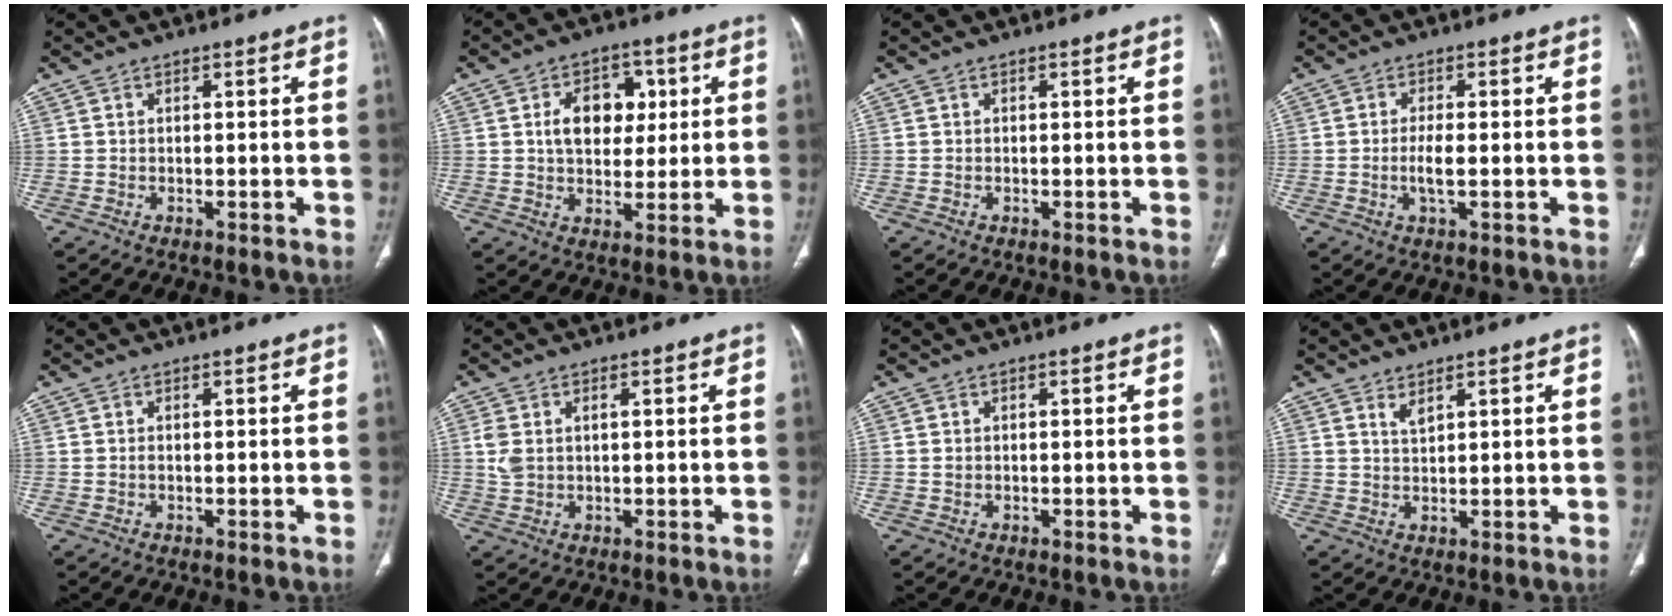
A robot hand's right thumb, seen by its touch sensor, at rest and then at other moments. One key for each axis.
{"total": 10.4, "fx": 2.3, "fy": 7.2, "fz": 7.2, "tx": -0.071, "ty": 0.001, "tz": 0.037}
{"total": 0.0}
{"total": 3.4, "fx": -0.5, "fy": 1.0, "fz": 3.3, "tx": -0.070, "ty": -0.004, "tz": -0.011}
{"total": 0.0}
{"total": 4.1, "fx": 0.7, "fy": 2.5, "fz": 3.1, "tx": -0.083, "ty": 0.008, "tz": 0.020}
{"total": 0.6, "fx": 0.1, "fy": 0.5, "fz": 0.3, "tx": -0.002, "ty": 0.002, "tz": 0.002}
{"total": 2.1, "fx": 1.6, "fy": 0.6, "fz": 1.2, "tx": -0.019, "ty": -0.012, "tz": 0.034}